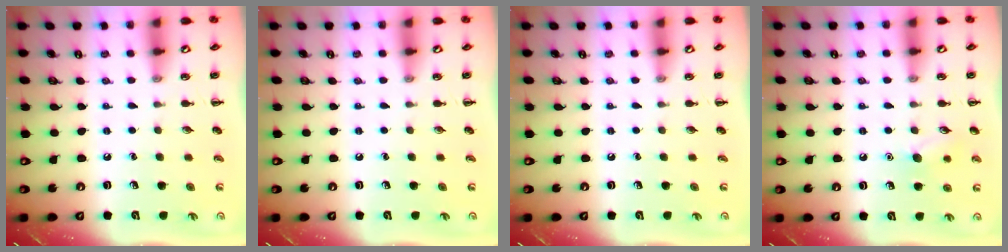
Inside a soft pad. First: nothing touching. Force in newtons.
{"total": 0.0}
{"total": 0.0}
{"total": 8.5, "press": 8.3, "slide": 2.0}